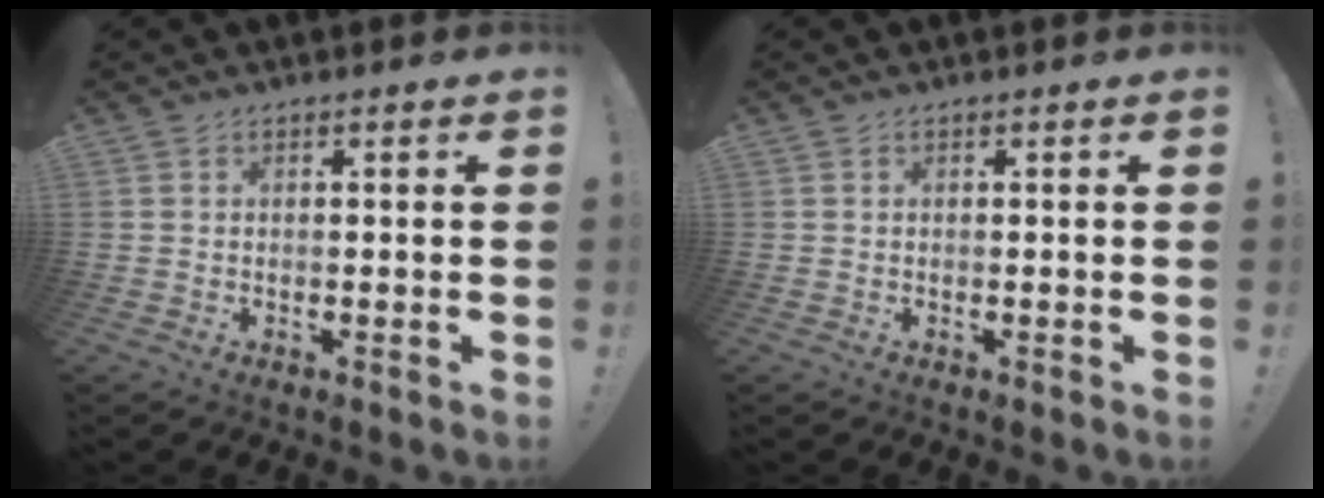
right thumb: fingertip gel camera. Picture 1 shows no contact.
{"total": 0.0}